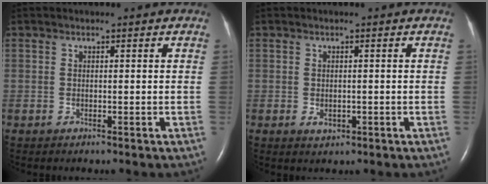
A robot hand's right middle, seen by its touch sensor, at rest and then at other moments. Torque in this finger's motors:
{"motor_torque": [0.35, 0.01, 0.13, 0.03]}